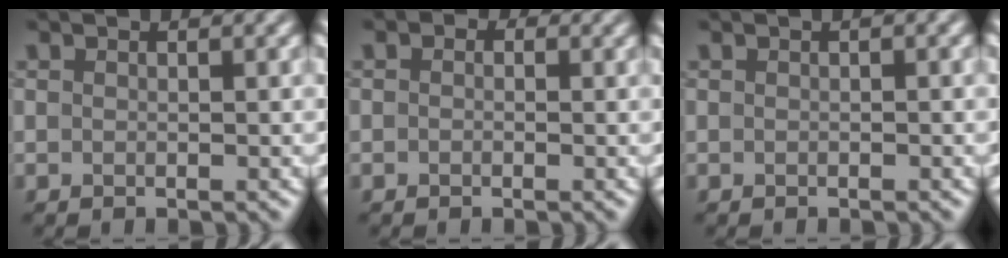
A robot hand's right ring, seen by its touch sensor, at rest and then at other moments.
{"total": 0.9, "force": [0.0, 0.8, 0.5], "torque": [-0.008, -0.004, -0.008]}
{"total": 0.6, "force": [0.0, 0.1, 0.6], "torque": [-0.008, 0.003, 0.001]}